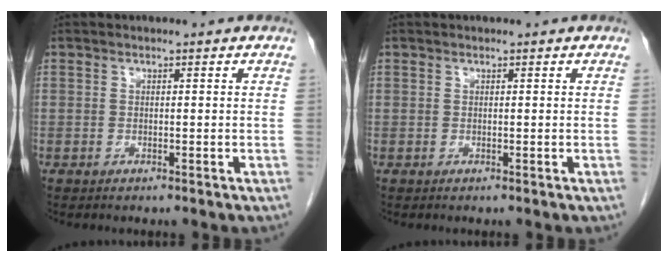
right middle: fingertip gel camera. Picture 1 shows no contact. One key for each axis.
{"total": 0.0}